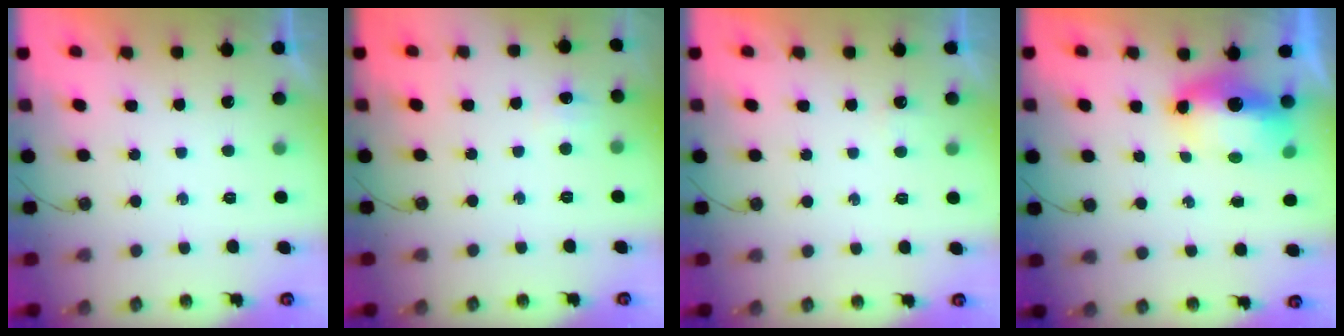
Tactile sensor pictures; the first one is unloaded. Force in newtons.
{"total": 5.4, "press": 5.4, "slide": 0.7}
{"total": 2.2, "press": 2.1, "slide": 0.4}
{"total": 7.9, "press": 7.9, "slide": 0.8}